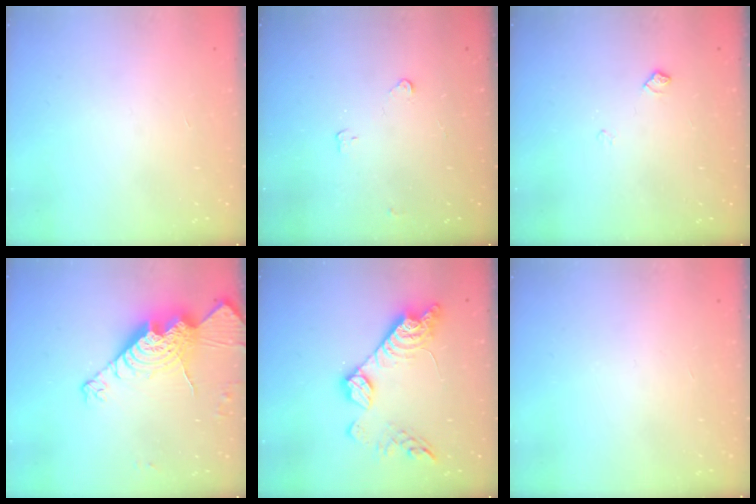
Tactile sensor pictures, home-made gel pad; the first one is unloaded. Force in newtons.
{"total": 3.3, "press": 3.3, "slide": 0.5}
{"total": 5.2, "press": 5.2, "slide": 0.5}
{"total": 19.3, "press": 19.2, "slide": 1.5}
{"total": 16.0, "press": 15.9, "slide": 1.1}
{"total": 0.0}